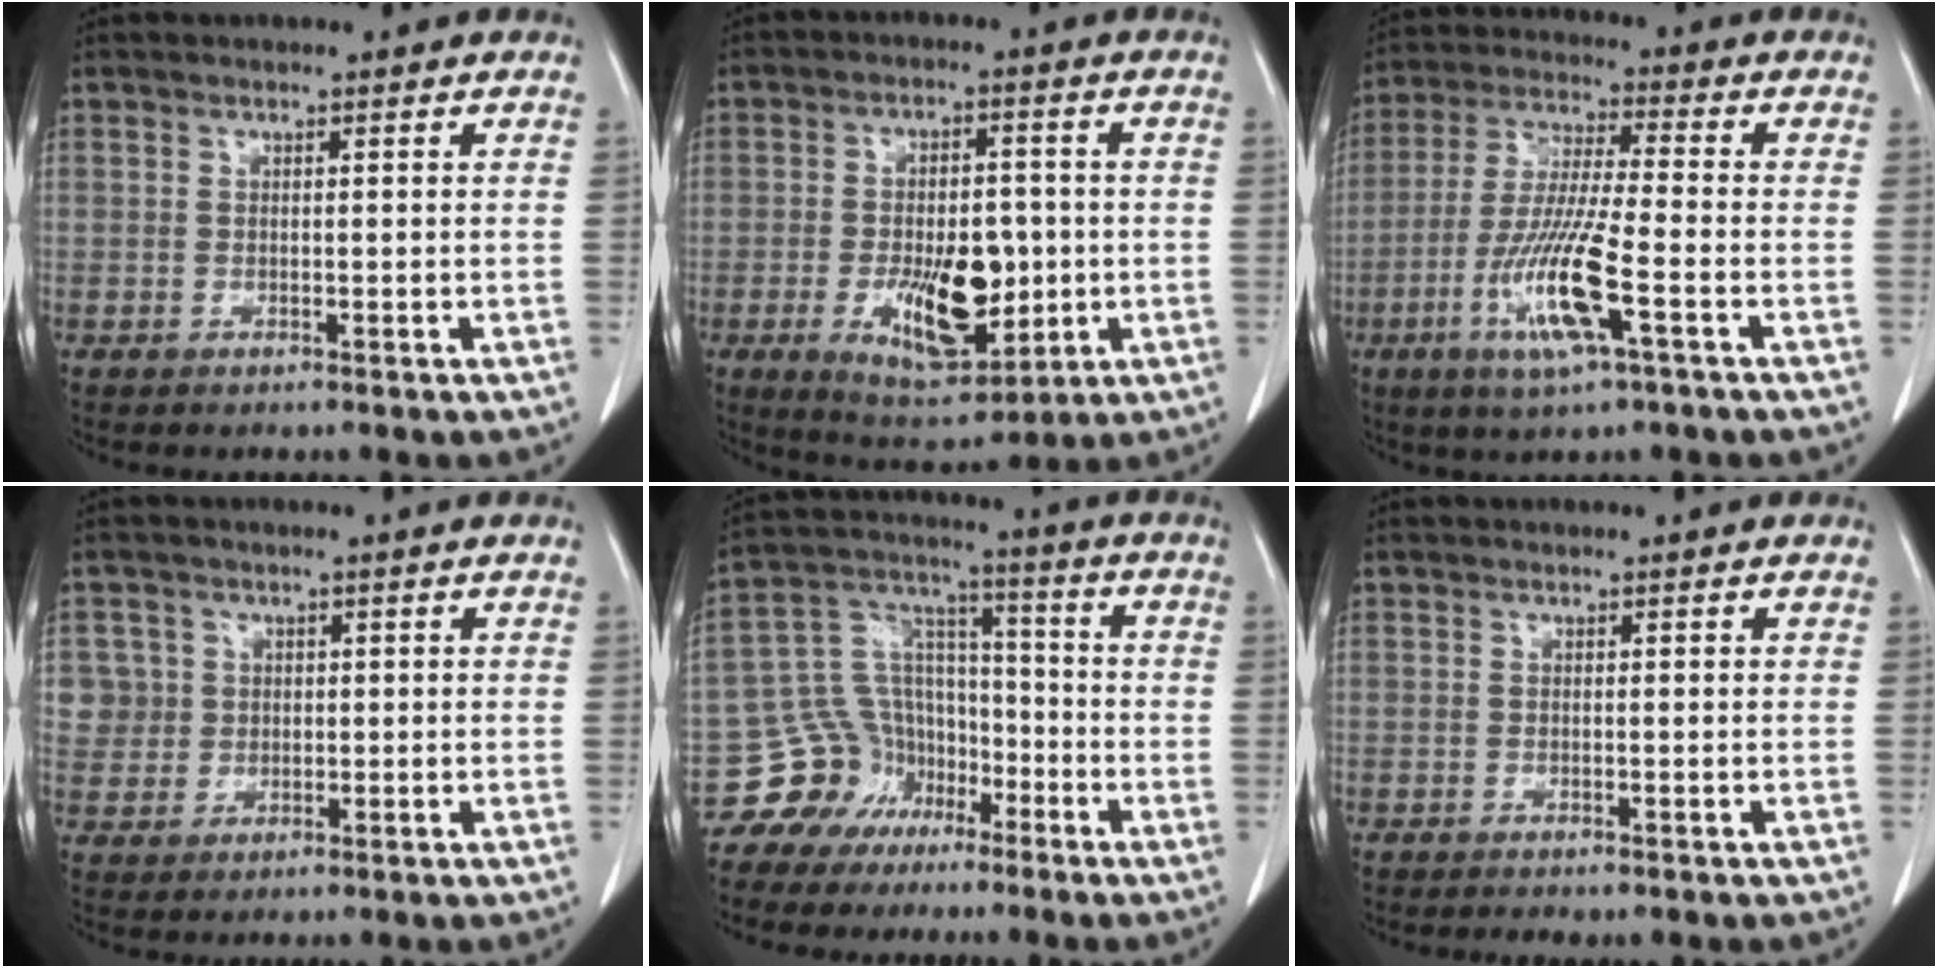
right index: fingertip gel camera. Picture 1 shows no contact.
{"total": 12.1, "force": [-2.4, 5.3, 10.6], "torque": [-0.176, -0.004, -0.027]}
{"total": 12.5, "force": [-4.7, 0.8, 11.6], "torque": [-0.237, -0.018, -0.089]}
{"total": 5.5, "force": [1.3, 5.3, 0.1], "torque": [0.010, 0.015, 0.028]}
{"total": 10.5, "force": [-6.6, 8.0, 1.4], "torque": [-0.036, 0.056, -0.116]}
{"total": 1.2, "force": [-0.9, 0.4, 0.6], "torque": [-0.008, -0.002, -0.011]}